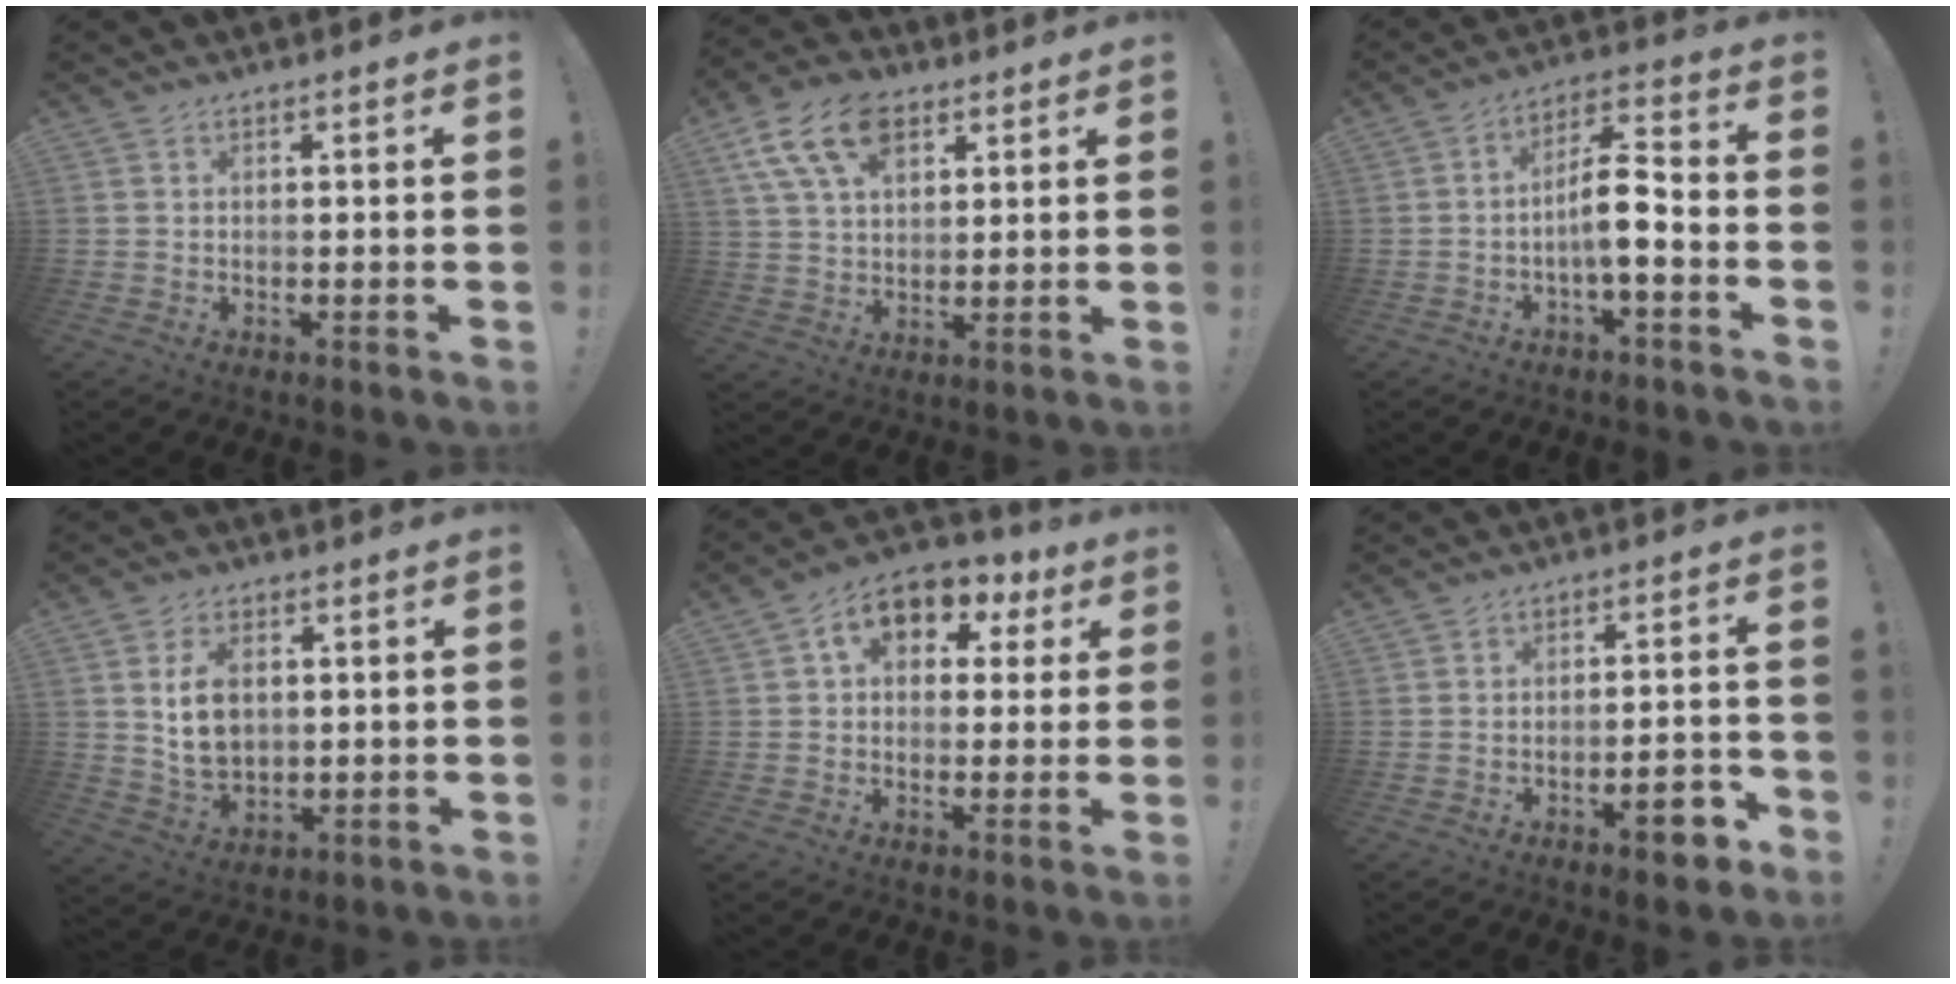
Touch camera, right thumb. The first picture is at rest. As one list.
[{"total": 14.1, "force": [7.1, 8.9, 8.4], "torque": [-0.155, -0.020, 0.134]}, {"total": 10.7, "force": [-2.5, 3.7, 9.8], "torque": [-0.161, 0.016, -0.046]}, {"total": 9.7, "force": [2.4, 6.9, 6.5], "torque": [-0.110, -0.003, 0.044]}, {"total": 10.3, "force": [3.9, 7.3, 6.1], "torque": [-0.086, -0.009, 0.074]}, {"total": 7.5, "force": [-4.5, 2.6, 5.5], "torque": [-0.061, 0.022, -0.074]}]